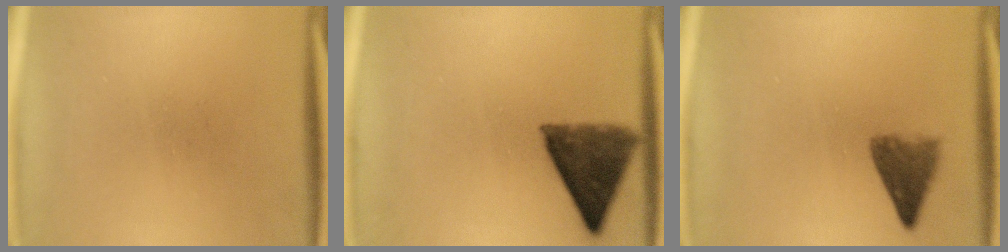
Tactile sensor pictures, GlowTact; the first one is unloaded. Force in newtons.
{"total": 10.3}
{"total": 4.3}